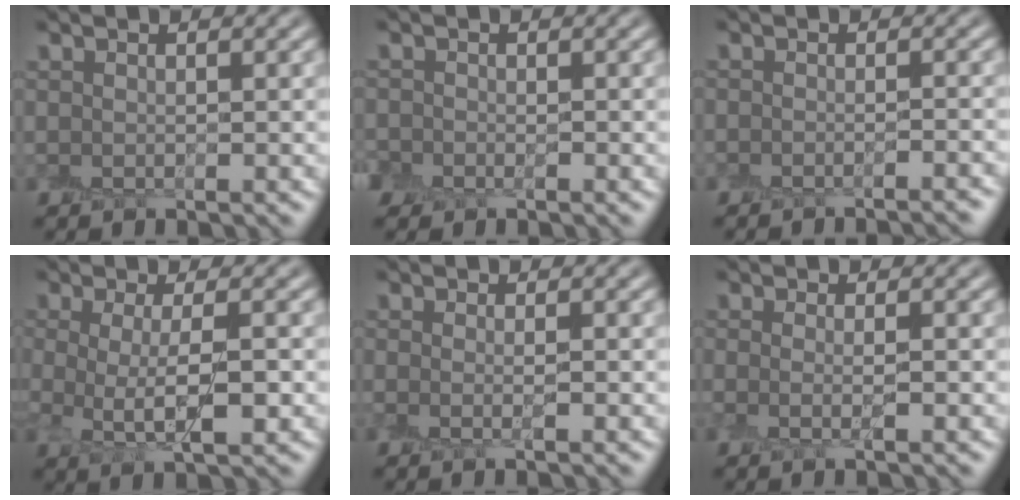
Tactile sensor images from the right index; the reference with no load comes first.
{"total": 1.4, "force": [-0.8, 1.0, 0.4], "torque": [-0.004, -0.003, -0.018]}
{"total": 2.6, "force": [-2.4, 0.3, 1.1], "torque": [-0.005, 0.006, -0.029]}
{"total": 4.3, "force": [-0.6, 1.2, 4.1], "torque": [-0.082, -0.008, -0.011]}
{"total": 1.2, "force": [-0.4, 0.1, 1.1], "torque": [-0.025, -0.006, -0.008]}
{"total": 1.7, "force": [-0.5, 0.2, 1.6], "torque": [-0.035, -0.008, -0.010]}